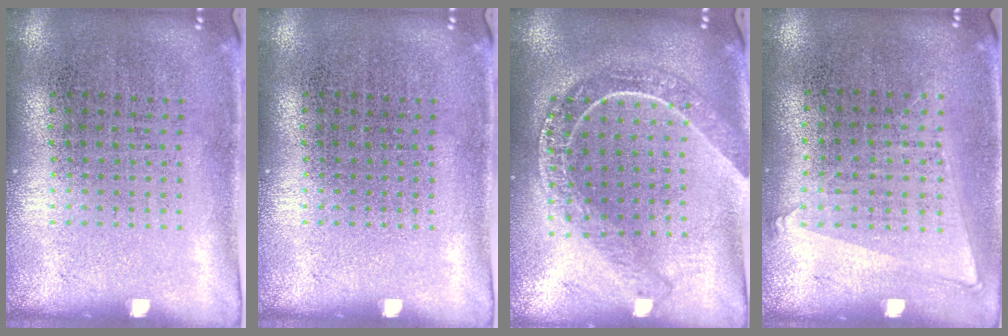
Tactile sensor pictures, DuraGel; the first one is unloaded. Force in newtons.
{"total": 0.0}
{"total": 2.2, "press": 1.9, "slide": 1.1}
{"total": 1.1, "press": 1.0, "slide": 0.5}